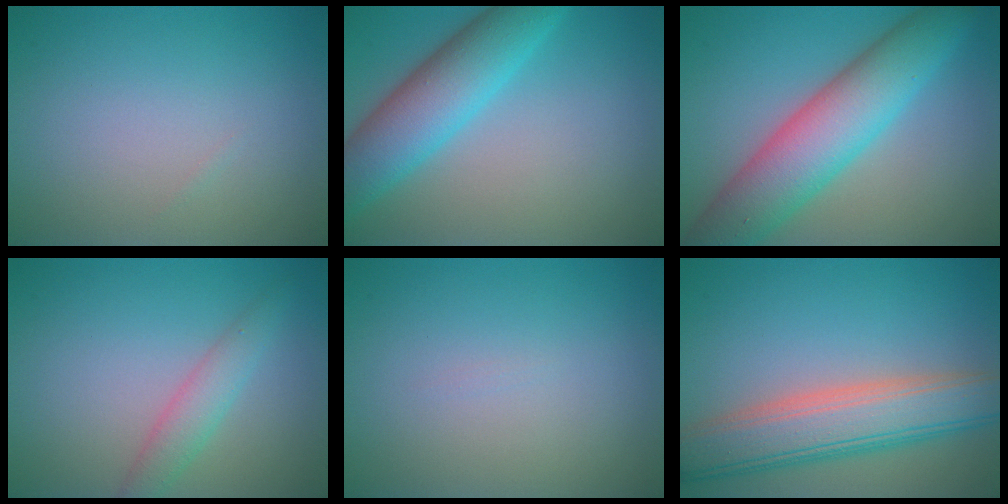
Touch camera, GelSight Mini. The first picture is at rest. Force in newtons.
{"total": 7.0, "press": 7.0, "slide": 0.2}
{"total": 8.8, "press": 8.8, "slide": 0.4}
{"total": 2.3, "press": 2.3, "slide": 0.0}
{"total": 0.0}
{"total": 7.6, "press": 7.6, "slide": 0.4}